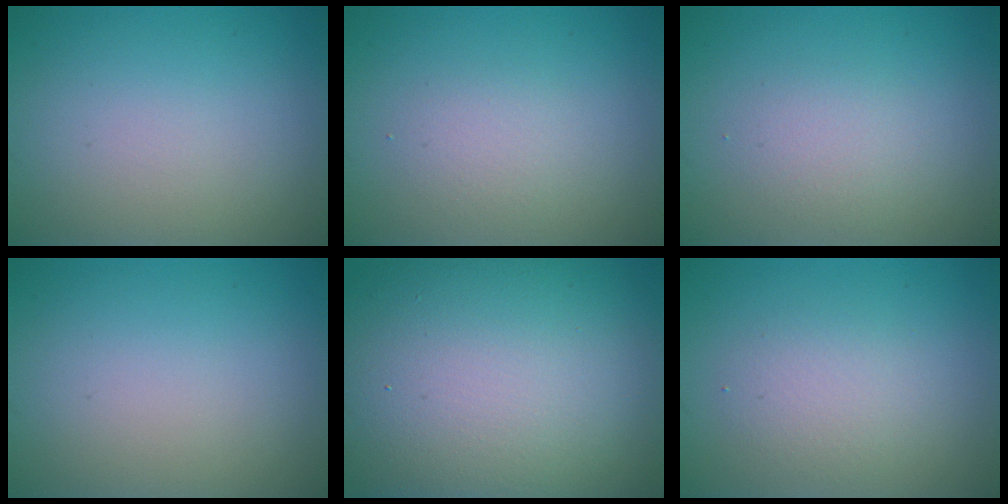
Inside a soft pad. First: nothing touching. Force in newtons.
{"total": 1.6, "press": 1.6, "slide": 0.1}
{"total": 1.8, "press": 1.8, "slide": 0.0}
{"total": 0.0}
{"total": 17.6, "press": 17.6, "slide": 1.1}
{"total": 2.2, "press": 2.2, "slide": 0.1}